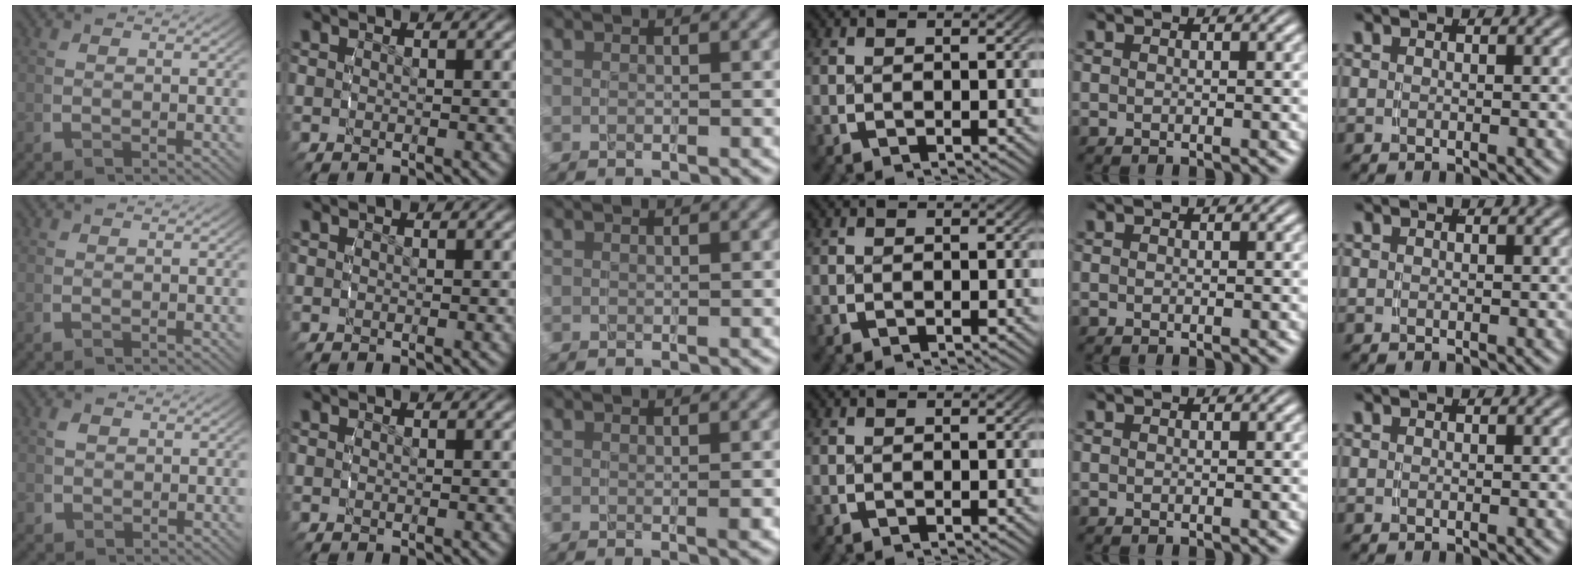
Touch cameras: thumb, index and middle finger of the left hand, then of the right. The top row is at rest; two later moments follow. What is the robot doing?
{"motion": "grasp_and_lifting", "object": "ribbon"}